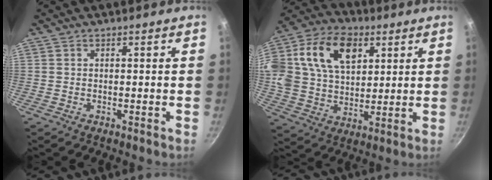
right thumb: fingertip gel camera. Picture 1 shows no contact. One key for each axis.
{"total": 25.4, "fx": 9.0, "fy": 17.0, "fz": 16.6, "tx": -0.338, "ty": 0.021, "tz": 0.154}